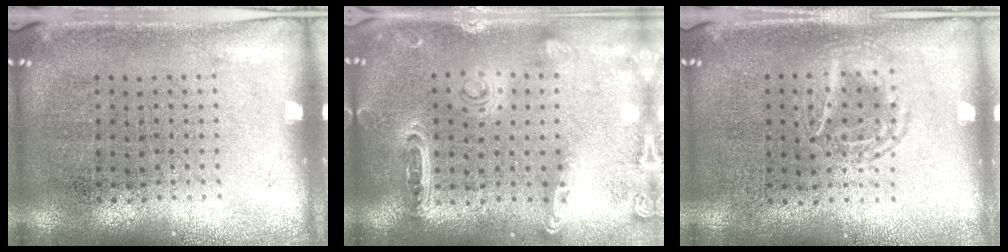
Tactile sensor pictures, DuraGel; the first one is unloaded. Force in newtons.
{"total": 1.3, "press": 1.3, "slide": 0.2}
{"total": 1.3, "press": 1.2, "slide": 0.2}